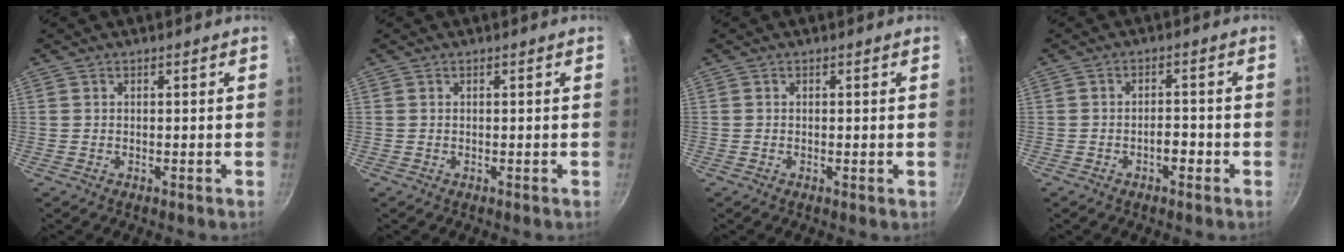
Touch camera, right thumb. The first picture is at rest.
{"total": 0.0}
{"total": 0.5, "force": [-0.1, 0.1, 0.5], "torque": [-0.009, -0.001, -0.003]}
{"total": 2.8, "force": [-1.5, 1.4, 2.0], "torque": [-0.018, 0.018, -0.023]}